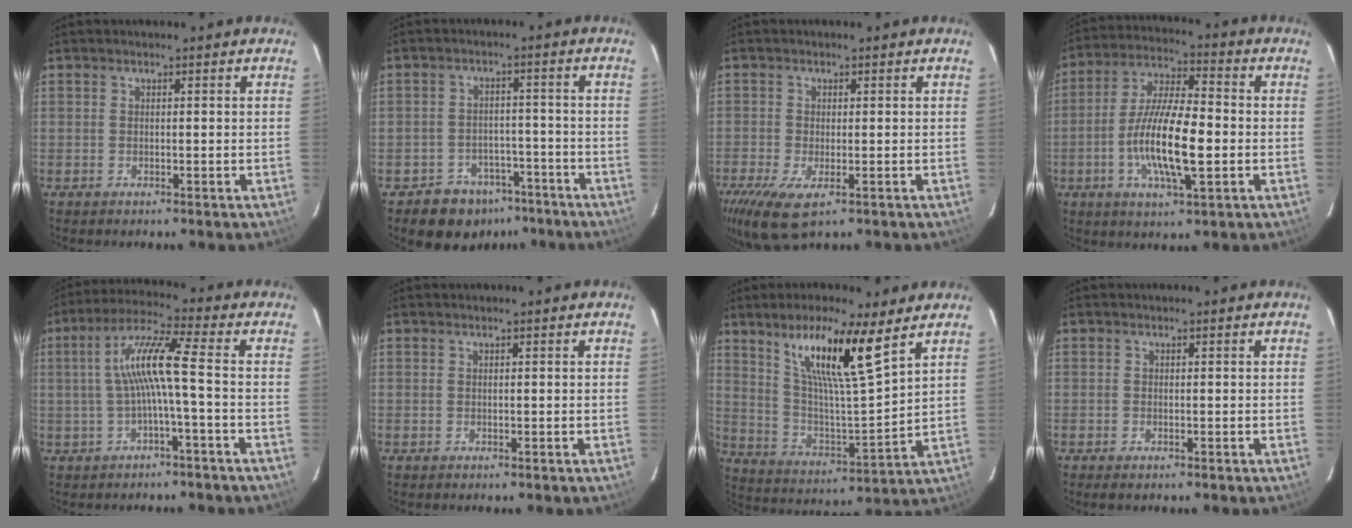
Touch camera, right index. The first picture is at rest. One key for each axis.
{"total": 8.2, "fx": -5.7, "fy": 5.8, "fz": 1.2, "tx": -0.030, "ty": 0.033, "tz": -0.070}
{"total": 6.9, "fx": -3.6, "fy": 2.4, "fz": 5.4, "tx": -0.125, "ty": -0.027, "tz": -0.067}
{"total": 14.0, "fx": -2.9, "fy": 3.4, "fz": 13.2, "tx": -0.258, "ty": -0.004, "tz": -0.058}
{"total": 8.4, "fx": -1.1, "fy": -0.4, "fz": 8.3, "tx": -0.173, "ty": 0.014, "tz": -0.015}
{"total": 0.0}
{"total": 15.8, "fx": 9.8, "fy": 1.7, "fz": 12.3, "tx": -0.212, "ty": 0.007, "tz": 0.184}
{"total": 0.9, "fx": -0.7, "fy": 0.4, "fz": 0.5, "tx": -0.009, "ty": -0.003, "tz": -0.013}